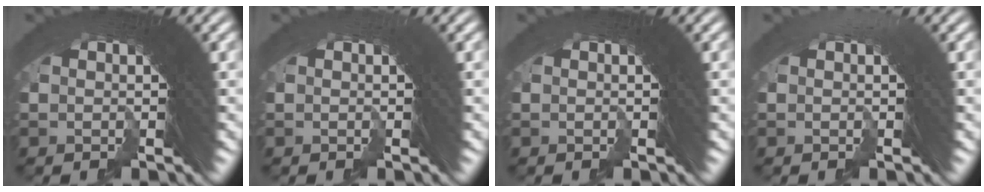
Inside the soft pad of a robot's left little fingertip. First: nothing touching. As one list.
[{"total": 1.1, "force": [-0.3, -0.4, -0.9], "torque": [0.012, 0.000, -0.005]}, {"total": 0.0}, {"total": 4.3, "force": [-1.3, -2.9, -2.8], "torque": [0.036, -0.011, -0.015]}]